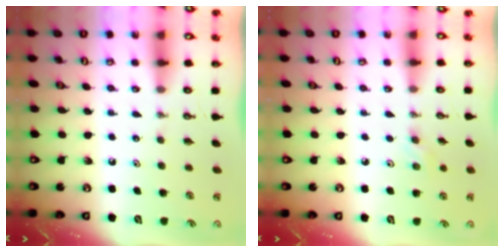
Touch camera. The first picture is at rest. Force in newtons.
{"total": 2.2, "press": 2.1, "slide": 0.7}